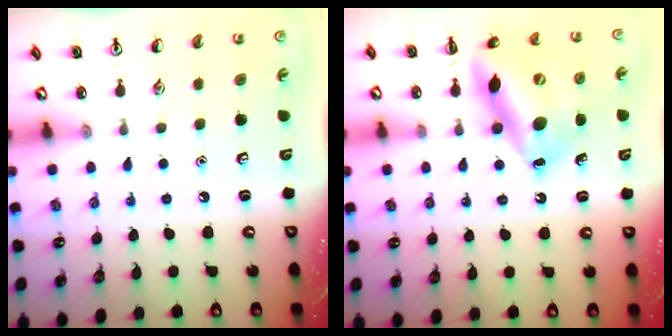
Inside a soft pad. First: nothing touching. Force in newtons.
{"total": 16.2, "press": 15.7, "slide": 3.8}